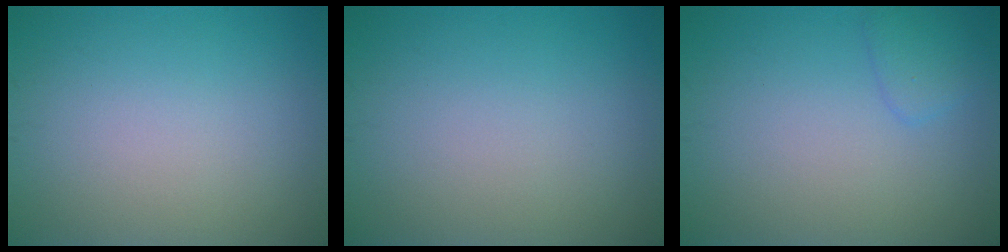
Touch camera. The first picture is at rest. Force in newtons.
{"total": 0.0}
{"total": 1.5, "press": 1.5, "slide": 0.0}